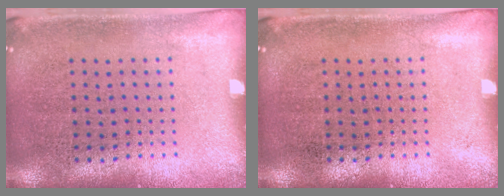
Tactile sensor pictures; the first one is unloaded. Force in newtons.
{"total": 0.0}